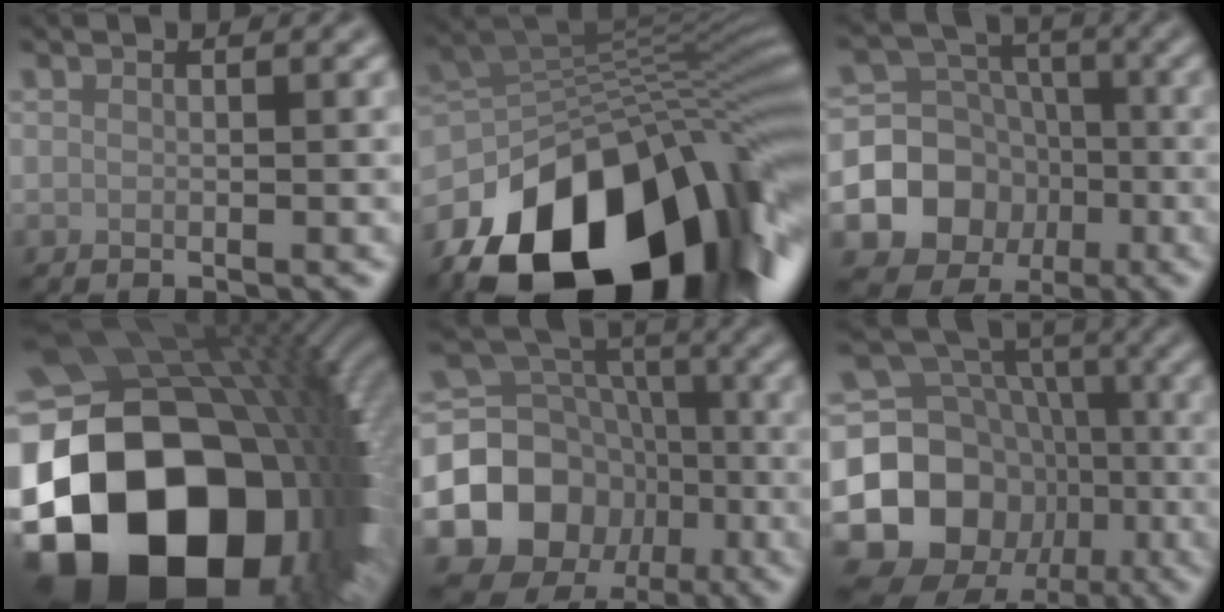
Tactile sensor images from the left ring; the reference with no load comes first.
{"total": 18.2, "force": [-9.0, 10.3, 12.0], "torque": [-0.209, -0.018, -0.146]}
{"total": 8.8, "force": [-3.0, 7.8, 2.8], "torque": [-0.056, -0.012, -0.067]}
{"total": 23.0, "force": [-5.9, 16.7, 14.6], "torque": [-0.289, -0.086, -0.061]}
{"total": 10.2, "force": [-3.3, 8.6, 4.2], "torque": [-0.083, -0.003, -0.066]}
{"total": 15.6, "force": [-5.9, 13.2, 6.0], "torque": [-0.124, -0.003, -0.120]}